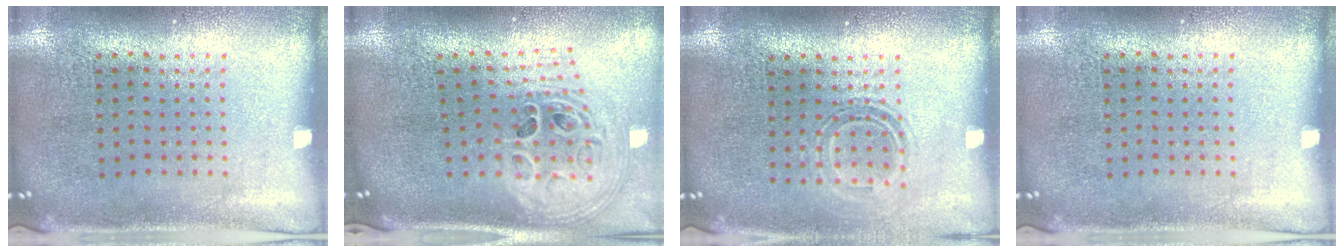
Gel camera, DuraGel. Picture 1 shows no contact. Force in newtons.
{"total": 2.3, "press": 1.7, "slide": 1.6}
{"total": 1.5, "press": 1.2, "slide": 1.0}
{"total": 0.0}